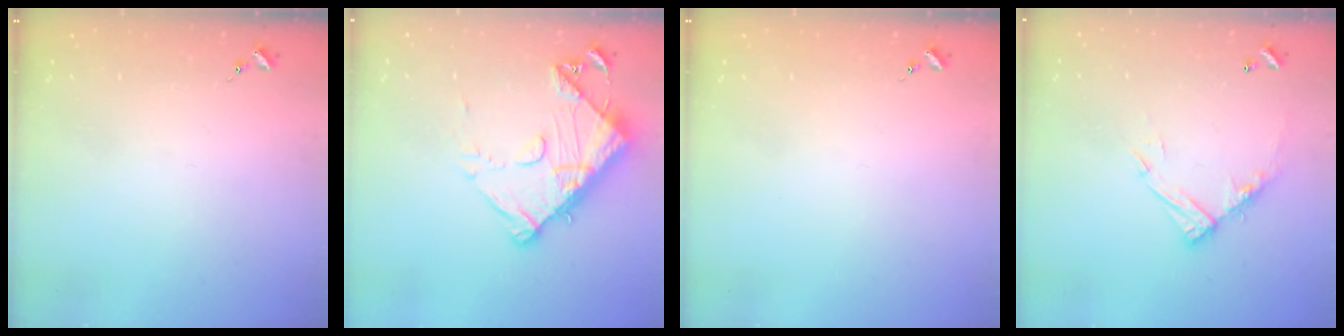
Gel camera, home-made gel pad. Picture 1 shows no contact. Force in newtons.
{"total": 13.6, "press": 13.5, "slide": 1.3}
{"total": 0.0}
{"total": 12.8, "press": 12.8, "slide": 1.0}